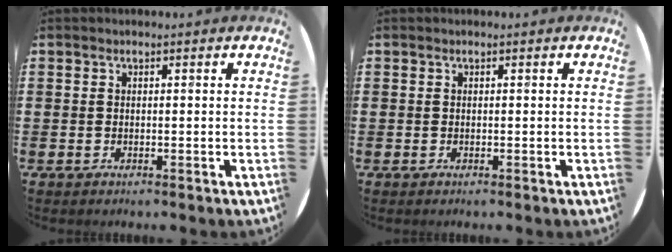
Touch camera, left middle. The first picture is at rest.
{"total": 0.0}